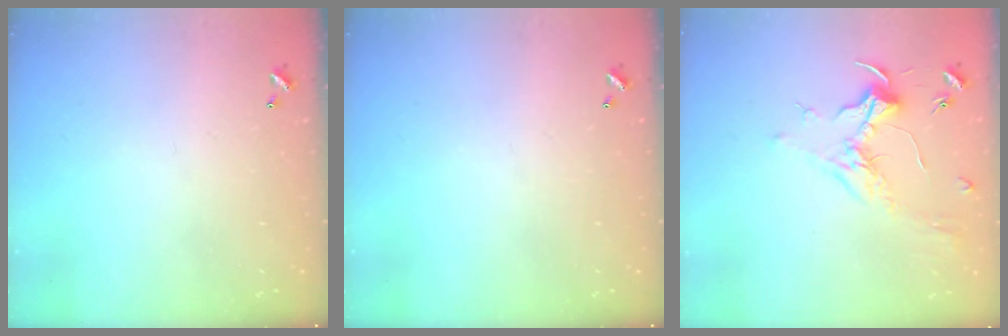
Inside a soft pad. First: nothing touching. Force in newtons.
{"total": 0.0}
{"total": 1.9, "press": 1.7, "slide": 0.7}